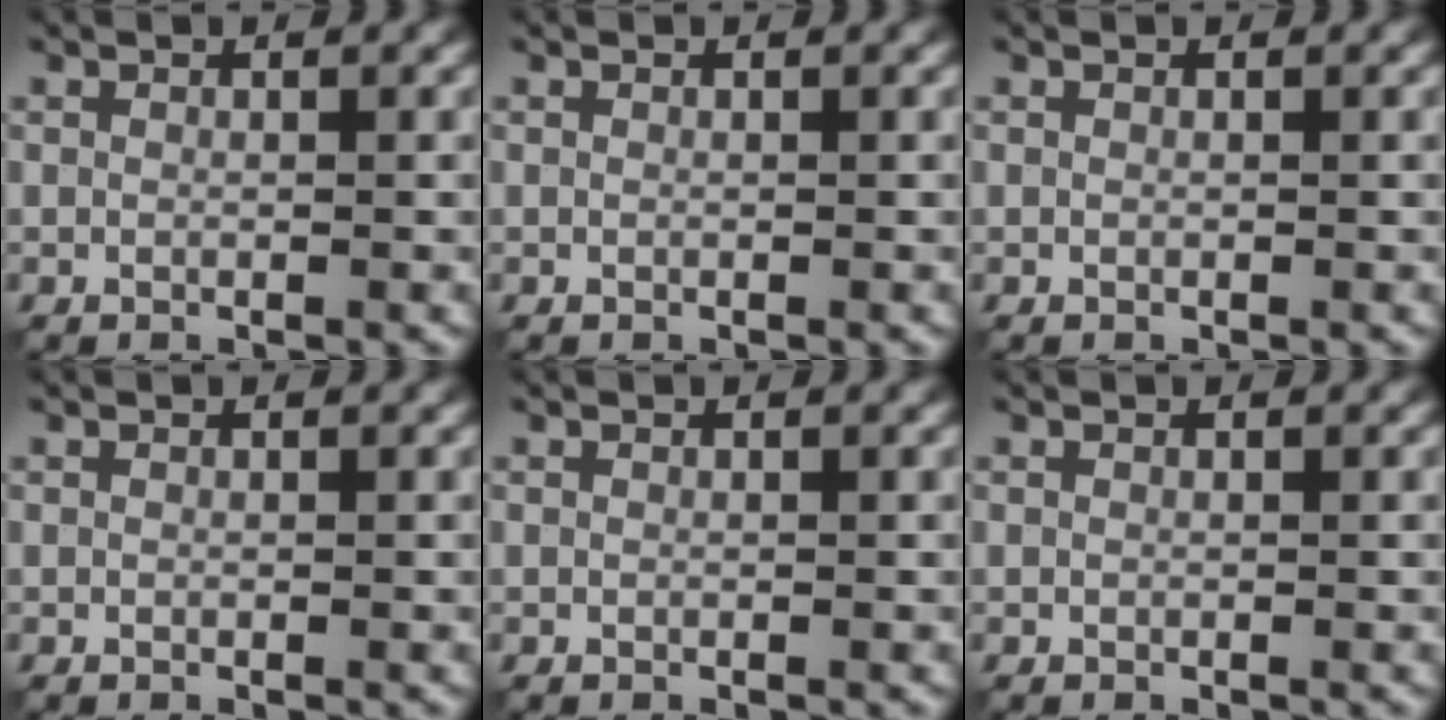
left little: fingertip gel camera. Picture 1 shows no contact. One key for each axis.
{"total": 0.0}
{"total": 0.0}
{"total": 0.0}
{"total": 0.0}
{"total": 0.0}